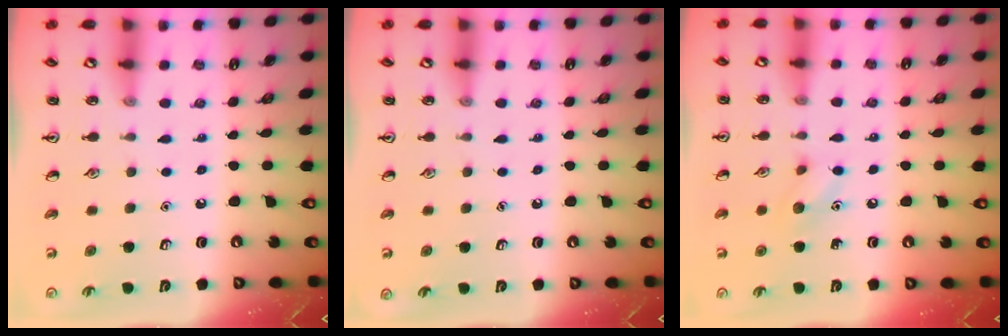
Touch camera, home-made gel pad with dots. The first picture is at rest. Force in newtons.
{"total": 0.0}
{"total": 6.8, "press": 6.7, "slide": 0.8}